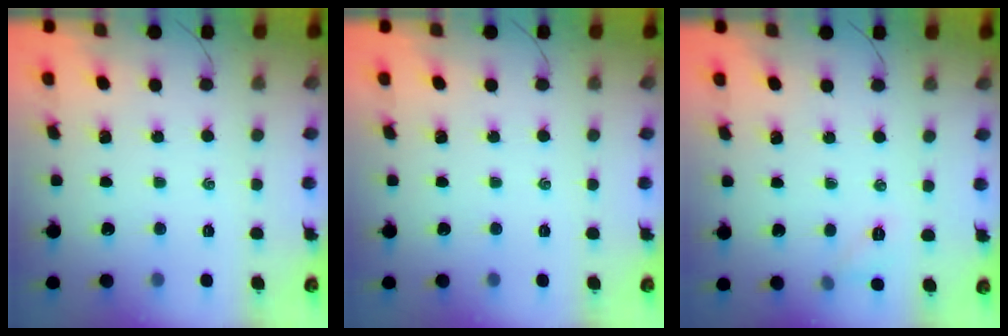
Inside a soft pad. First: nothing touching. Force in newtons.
{"total": 0.0}
{"total": 5.5, "press": 5.3, "slide": 1.5}